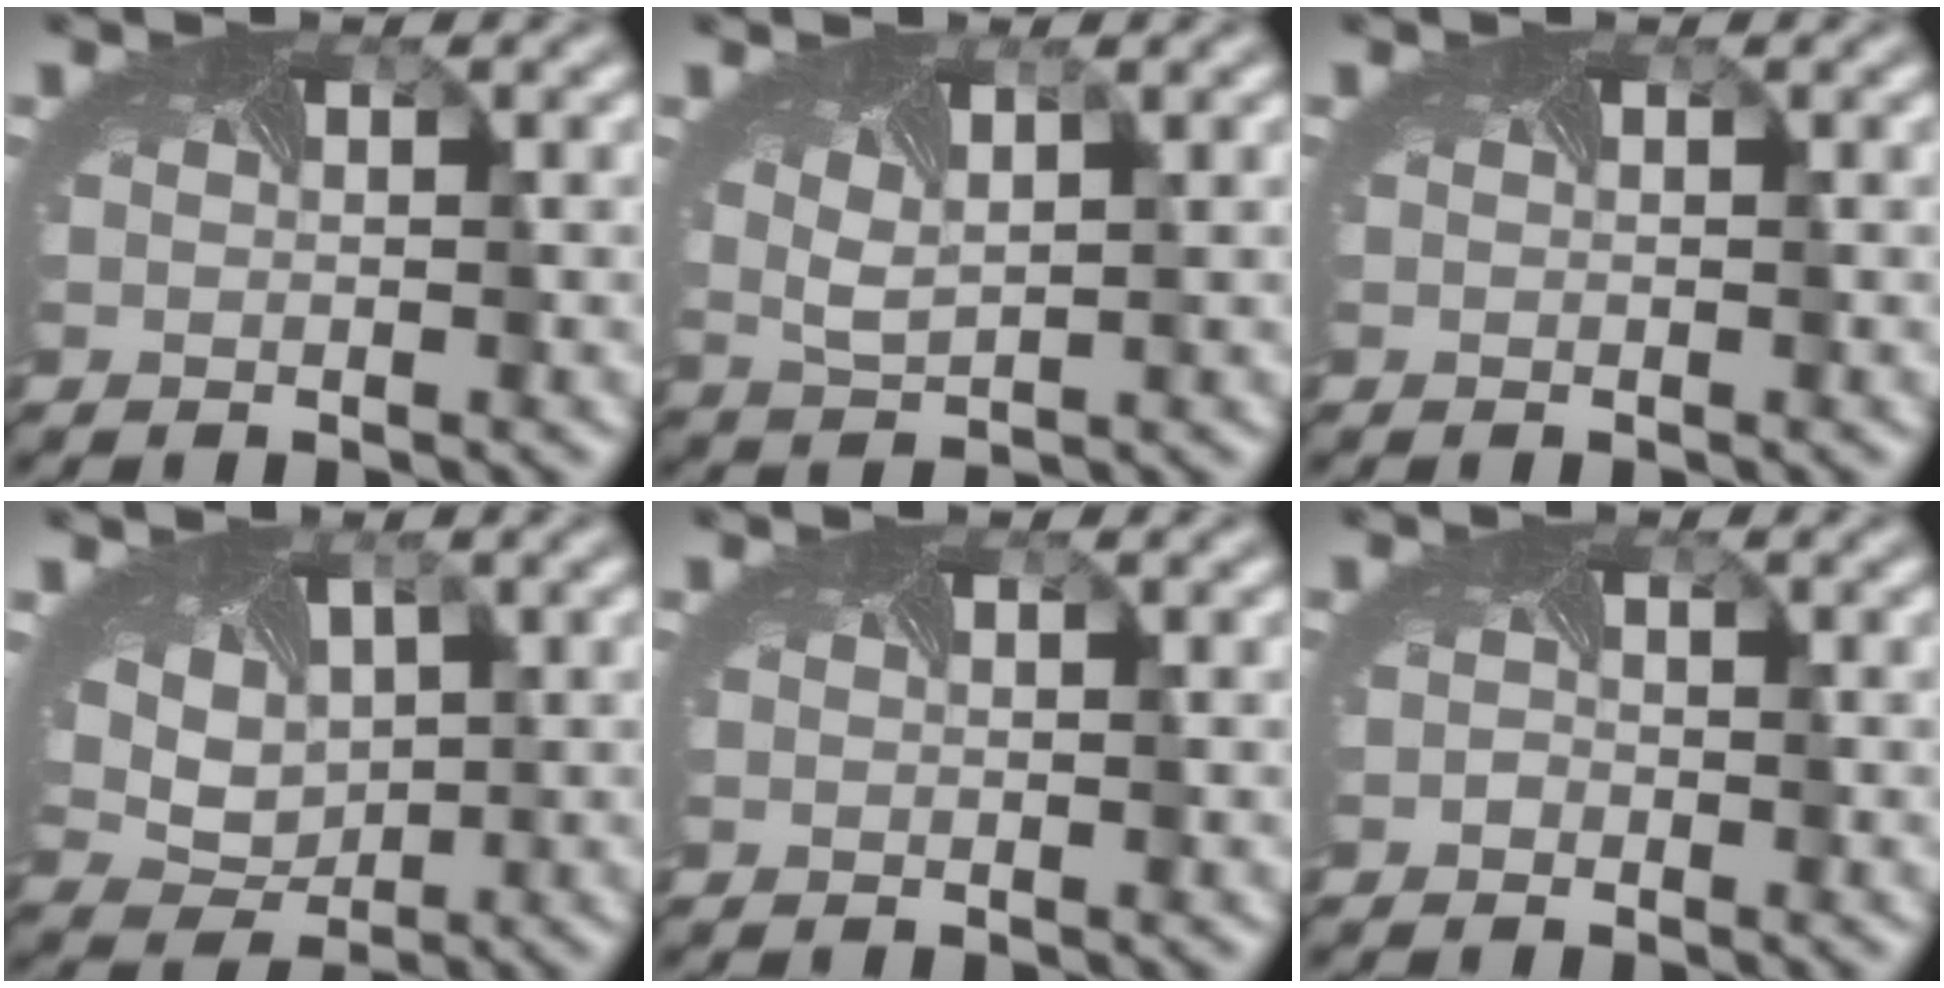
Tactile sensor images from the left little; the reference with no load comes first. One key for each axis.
{"total": 1.9, "fx": 1.2, "fy": 0.4, "fz": 1.4, "tx": -0.030, "ty": 0.001, "tz": 0.022}
{"total": 0.0}
{"total": 5.5, "fx": 2.0, "fy": 4.1, "fz": 3.2, "tx": -0.071, "ty": 0.014, "tz": 0.039}
{"total": 0.0}
{"total": 0.6, "fx": -0.4, "fy": 0.4, "fz": 0.0, "tx": 0.000, "ty": -0.002, "tz": -0.009}